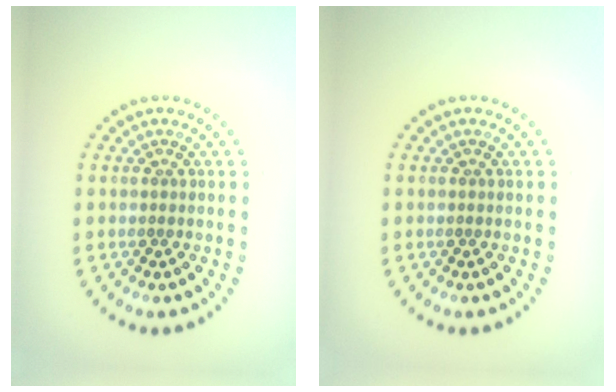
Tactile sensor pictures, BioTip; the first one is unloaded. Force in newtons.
{"total": 0.0}